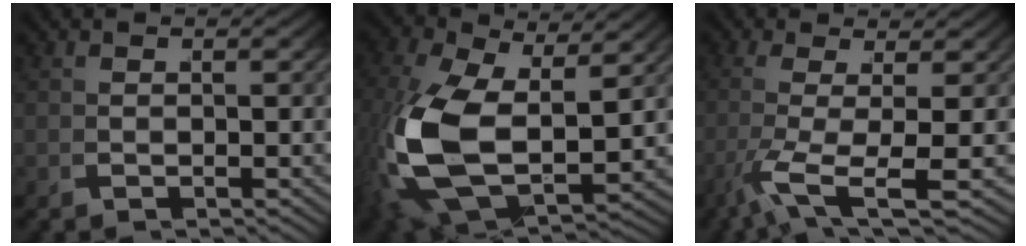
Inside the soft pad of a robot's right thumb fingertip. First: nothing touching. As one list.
[{"total": 12.6, "force": [-0.8, 8.0, 9.7], "torque": [-0.266, -0.063, 0.018]}, {"total": 6.2, "force": [-0.8, 1.9, 5.9], "torque": [-0.145, -0.014, -0.004]}]